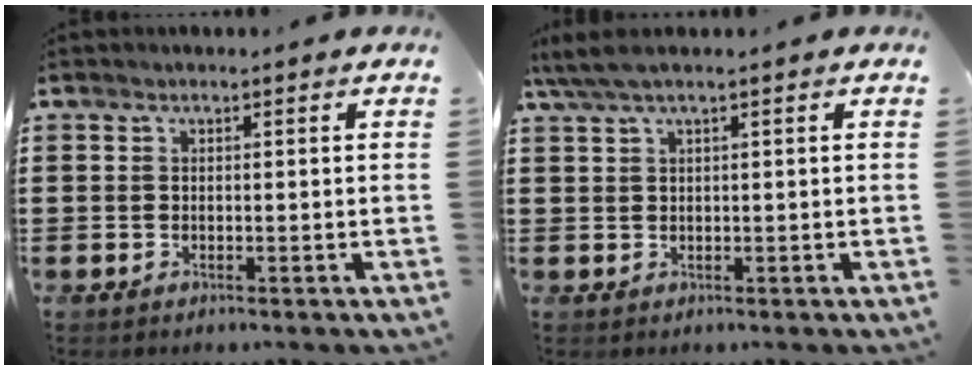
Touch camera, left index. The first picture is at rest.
{"total": 2.5, "force": [1.1, 0.1, 2.3], "torque": [-0.051, -0.004, 0.017]}